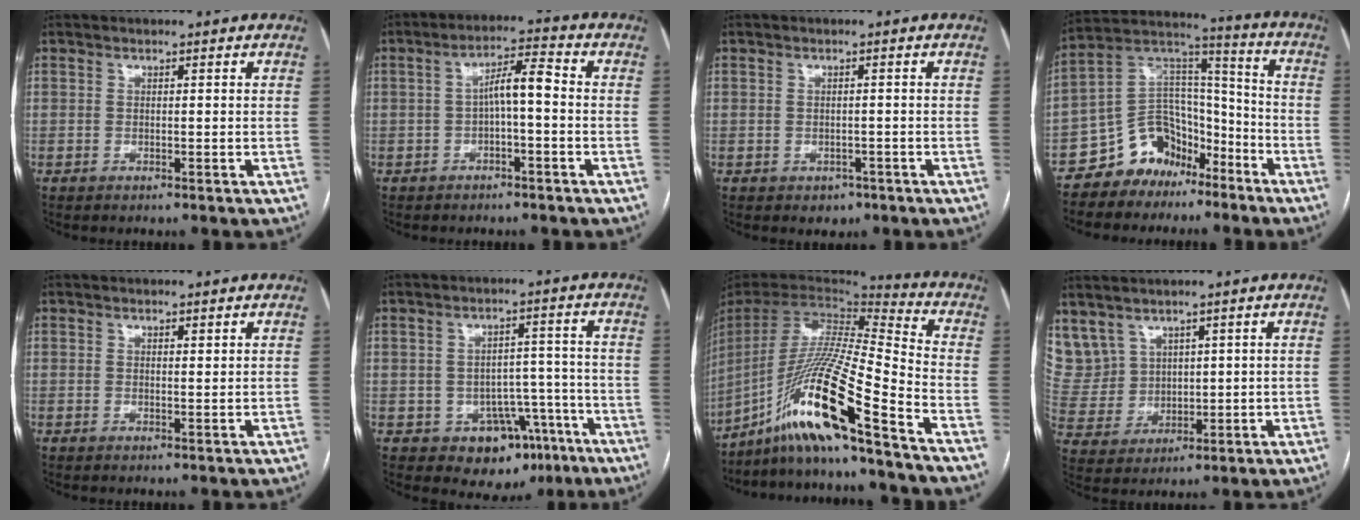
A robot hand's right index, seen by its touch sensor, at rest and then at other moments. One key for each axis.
{"total": 5.4, "fx": -0.5, "fy": 1.1, "fz": 5.2, "tx": -0.088, "ty": 0.025, "tz": -0.008}
{"total": 2.3, "fx": -1.1, "fy": 1.9, "fz": 0.6, "tx": -0.002, "ty": 0.005, "tz": -0.008}
{"total": 11.6, "fx": -8.1, "fy": 7.7, "fz": 3.1, "tx": -0.059, "ty": 0.075, "tz": -0.147}
{"total": 0.6, "fx": 0.5, "fy": 0.2, "fz": 0.4, "tx": -0.008, "ty": -0.003, "tz": 0.007}
{"total": 9.3, "fx": -4.8, "fy": 7.1, "fz": 3.7, "tx": -0.022, "ty": 0.033, "tz": -0.053}
{"total": 20.4, "fx": -13.8, "fy": -1.2, "fz": 14.9, "tx": -0.315, "ty": -0.028, "tz": -0.257}
{"total": 10.1, "fx": 6.1, "fy": 7.8, "fz": 2.2, "tx": -0.076, "ty": 0.036, "tz": 0.154}